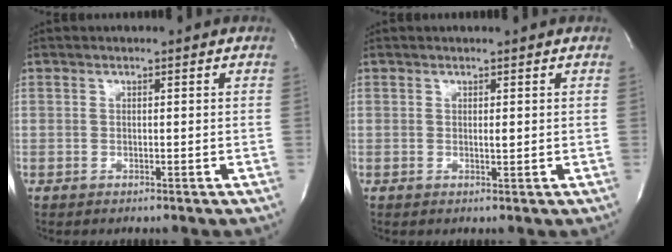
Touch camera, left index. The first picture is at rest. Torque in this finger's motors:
{"motor_torque": [0.11, 0.02, -0.01, 0.00]}